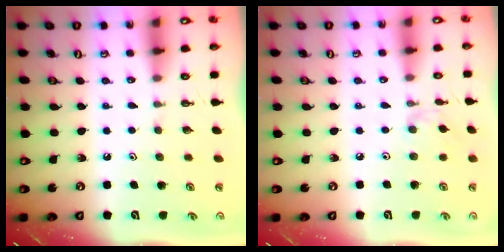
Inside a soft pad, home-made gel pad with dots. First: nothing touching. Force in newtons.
{"total": 1.3, "press": 1.2, "slide": 0.4}